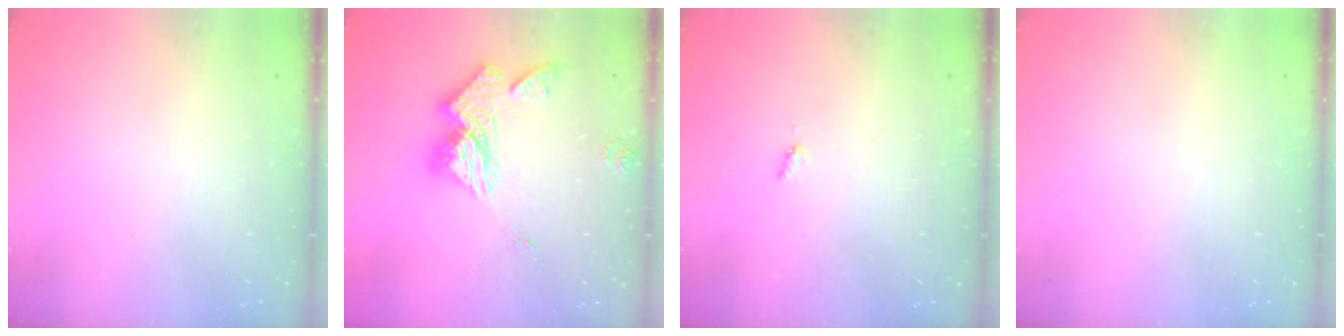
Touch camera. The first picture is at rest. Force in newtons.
{"total": 16.0, "press": 15.9, "slide": 1.7}
{"total": 3.5, "press": 3.4, "slide": 0.4}
{"total": 0.0}